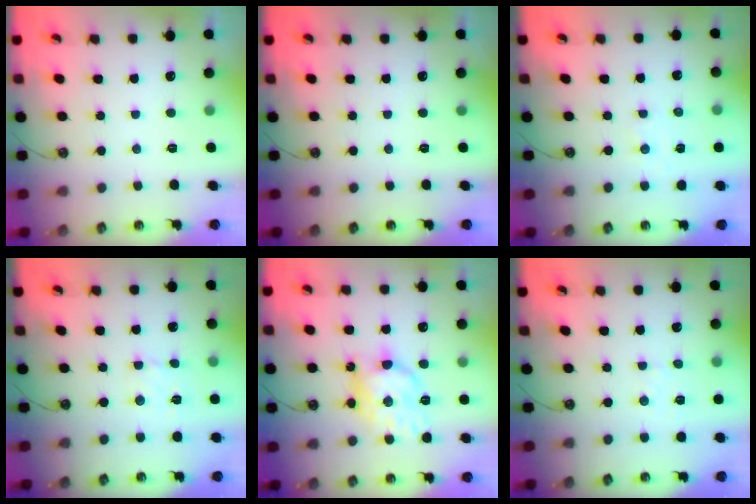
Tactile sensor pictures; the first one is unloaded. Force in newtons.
{"total": 0.0}
{"total": 1.1, "press": 1.0, "slide": 0.2}
{"total": 2.6, "press": 2.5, "slide": 0.7}
{"total": 13.9, "press": 13.9, "slide": 0.7}
{"total": 1.9, "press": 1.9, "slide": 0.3}